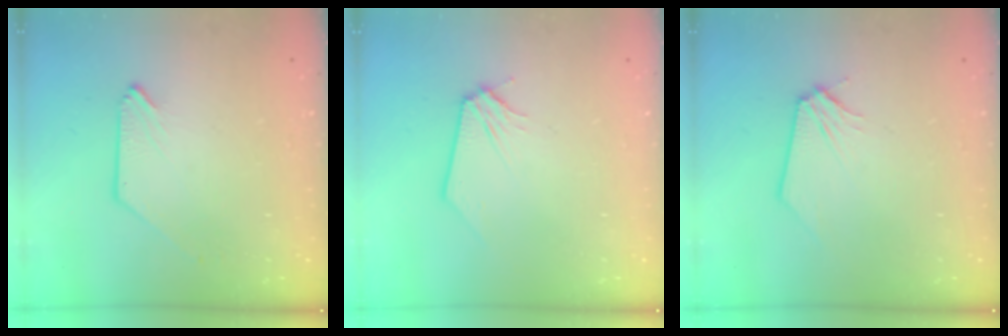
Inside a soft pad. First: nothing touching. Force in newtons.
{"total": 0.0}
{"total": 0.0}